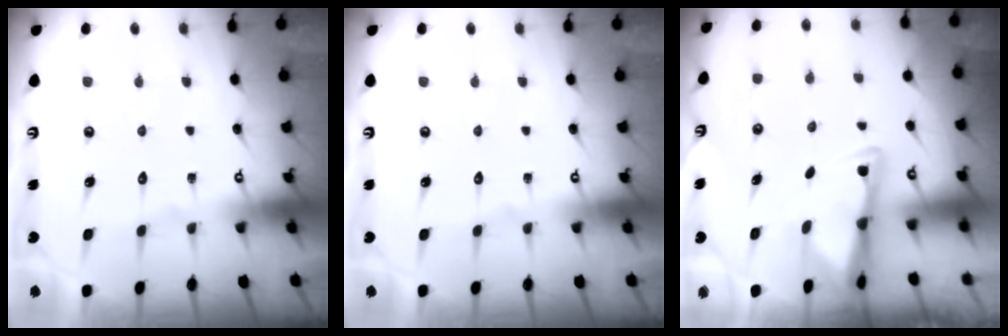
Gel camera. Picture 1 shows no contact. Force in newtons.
{"total": 0.0}
{"total": 3.1, "press": 3.1, "slide": 0.5}